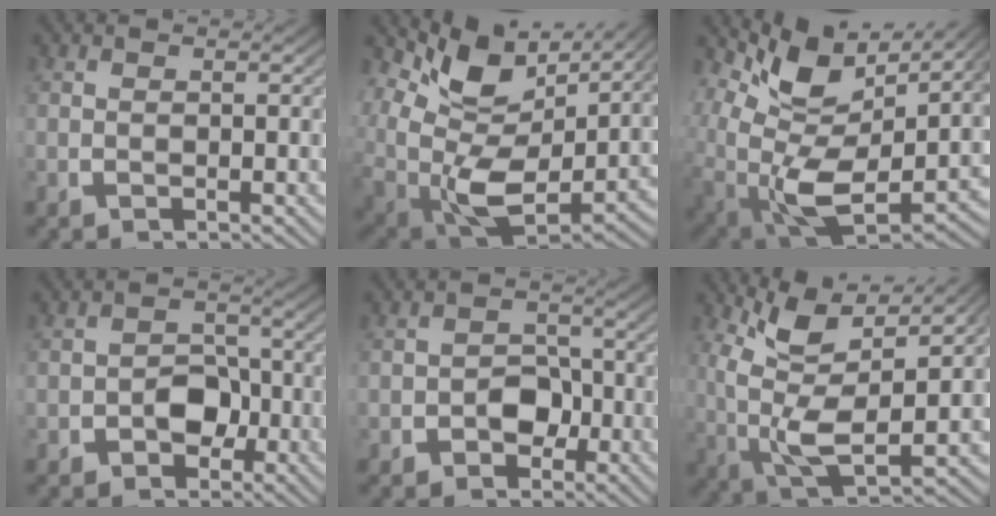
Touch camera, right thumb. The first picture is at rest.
{"total": 15.6, "force": [0.3, 10.4, 11.7], "torque": [-0.255, -0.066, 0.035]}
{"total": 17.1, "force": [-0.7, 11.5, 12.6], "torque": [-0.266, -0.077, 0.026]}
{"total": 3.6, "force": [-1.4, 2.8, 1.8], "torque": [-0.023, -0.016, -0.016]}
{"total": 3.3, "force": [-1.4, 2.6, 1.5], "torque": [-0.018, -0.016, -0.017]}
{"total": 10.1, "force": [1.2, 5.5, 8.3], "torque": [-0.178, -0.048, 0.045]}